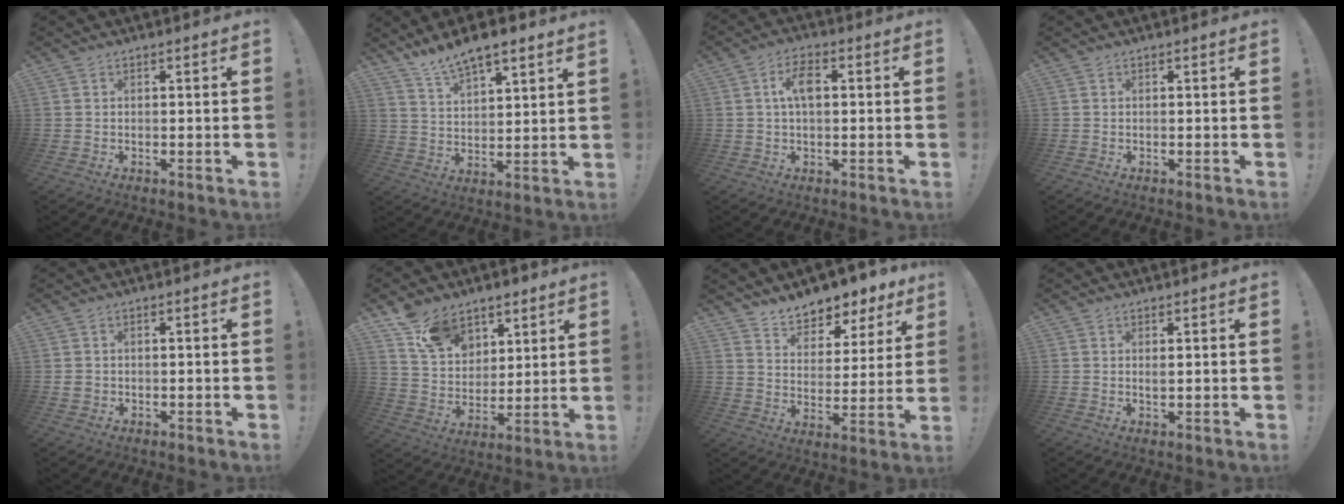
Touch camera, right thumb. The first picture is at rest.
{"total": 9.0, "force": [8.0, 2.0, 3.6], "torque": [-0.068, -0.055, 0.147]}
{"total": 6.1, "force": [1.0, 3.1, 5.2], "torque": [-0.081, 0.007, 0.013]}
{"total": 0.0}
{"total": 1.5, "force": [-0.2, 1.5, 0.5], "torque": [-0.006, 0.005, -0.004]}
{"total": 13.7, "force": [8.7, 9.4, 4.7], "torque": [-0.078, -0.050, 0.172]}
{"total": 8.4, "force": [7.8, 3.1, 1.3], "torque": [-0.026, -0.074, 0.142]}
{"total": 0.9, "force": [0.4, 0.4, 0.7], "torque": [-0.013, -0.001, 0.007]}